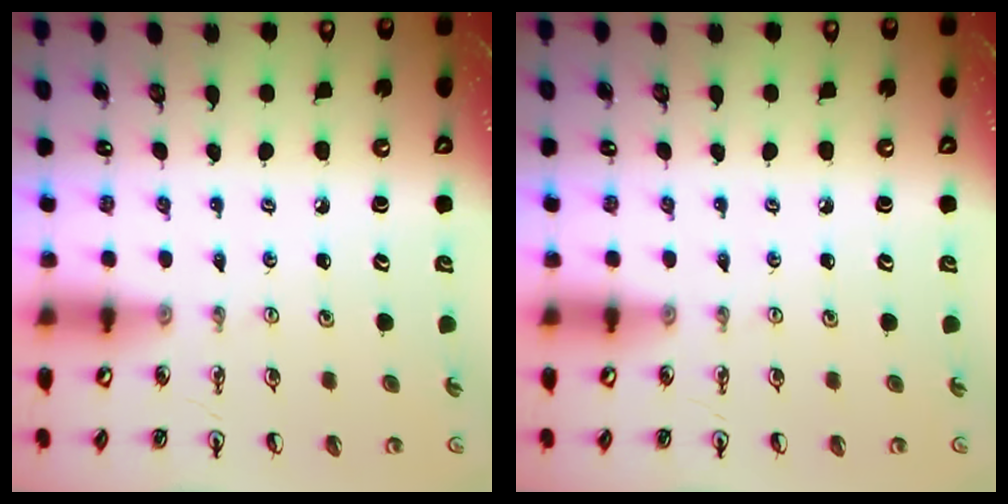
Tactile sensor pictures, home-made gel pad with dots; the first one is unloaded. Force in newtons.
{"total": 0.0}